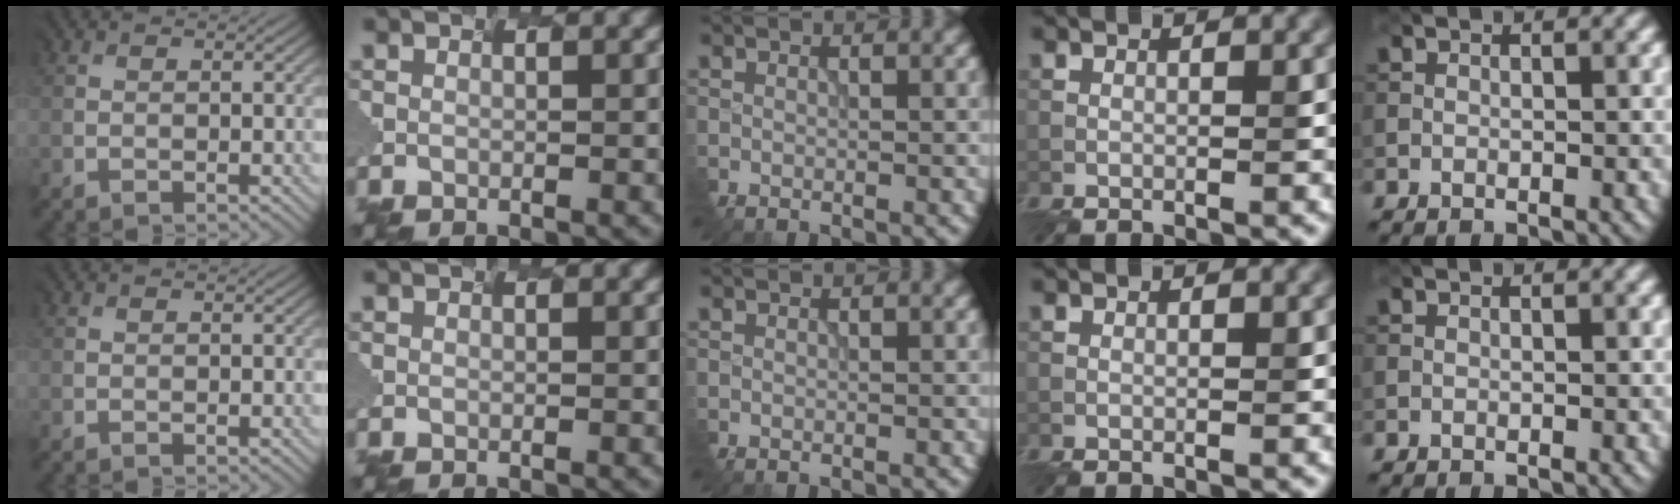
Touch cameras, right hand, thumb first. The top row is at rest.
{}